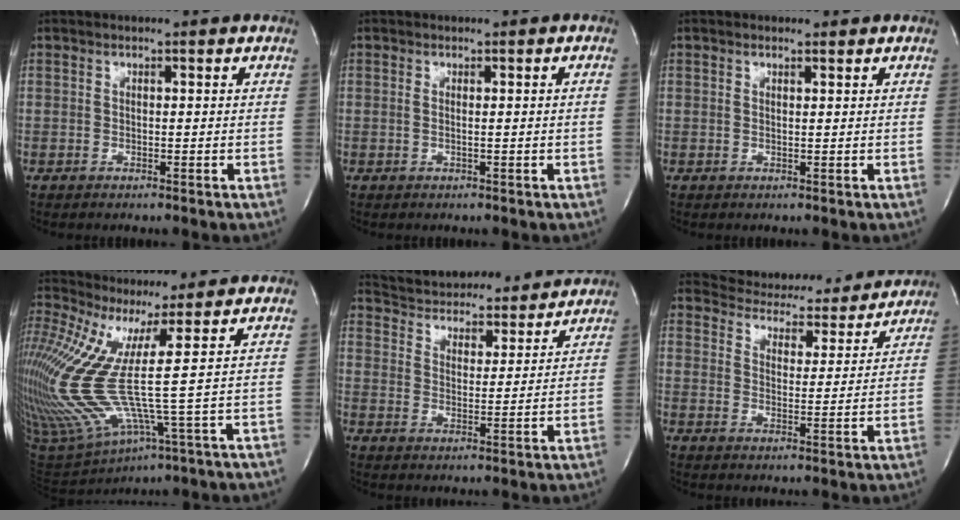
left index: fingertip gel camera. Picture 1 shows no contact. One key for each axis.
{"total": 1.2, "fx": 0.0, "fy": -0.3, "fz": 1.2, "tx": -0.027, "ty": 0.006, "tz": 0.005}
{"total": 0.6, "fx": 0.5, "fy": 0.2, "fz": 0.4, "tx": -0.014, "ty": -0.002, "tz": 0.006}
{"total": 13.4, "fx": 4.0, "fy": -0.8, "fz": 12.8, "tx": -0.298, "ty": -0.010, "tz": 0.092}
{"total": 16.3, "fx": 15.5, "fy": 3.8, "fz": 3.3, "tx": -0.053, "ty": 0.016, "tz": 0.221}
{"total": 14.8, "fx": 14.2, "fy": 3.8, "fz": 2.2, "tx": -0.017, "ty": -0.004, "tz": 0.177}